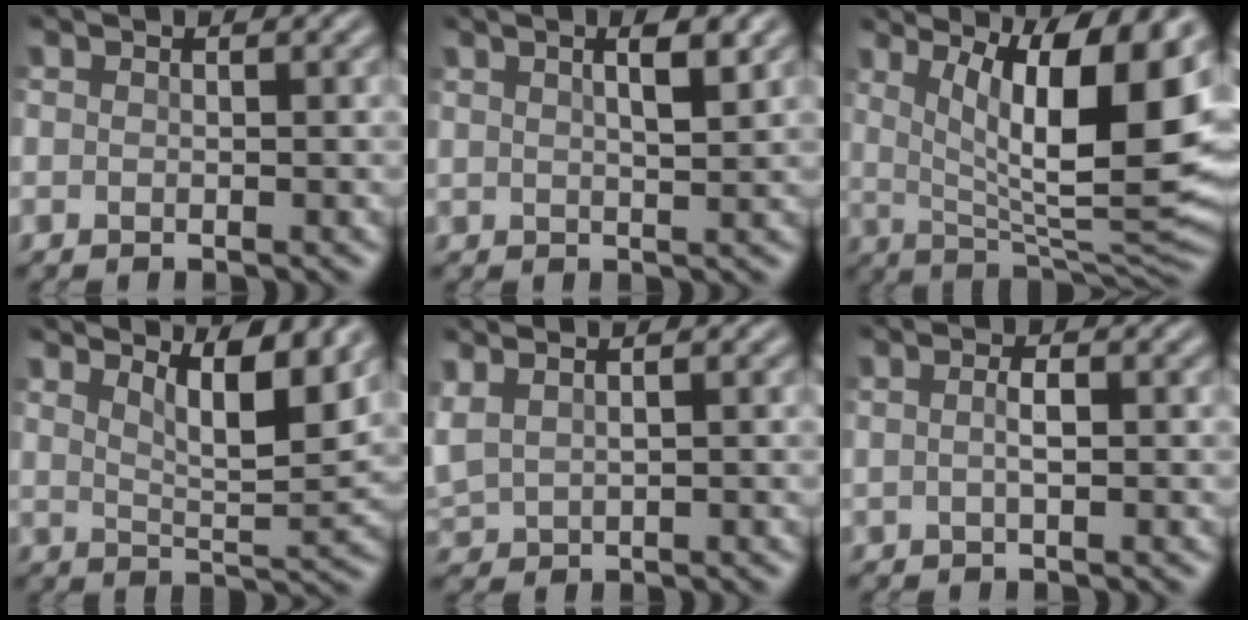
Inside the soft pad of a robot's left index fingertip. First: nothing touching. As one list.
[{"total": 3.1, "force": [1.5, 0.9, 2.5], "torque": [-0.025, 0.007, 0.012]}, {"total": 13.9, "force": [4.0, 4.1, 12.6], "torque": [-0.182, -0.011, 0.066]}, {"total": 6.4, "force": [4.2, 1.6, 4.6], "torque": [-0.073, -0.002, 0.065]}, {"total": 2.3, "force": [1.3, 1.0, 1.6], "torque": [-0.055, 0.011, 0.034]}, {"total": 1.4, "force": [-0.1, 0.3, 1.3], "torque": [-0.028, 0.000, -0.002]}]